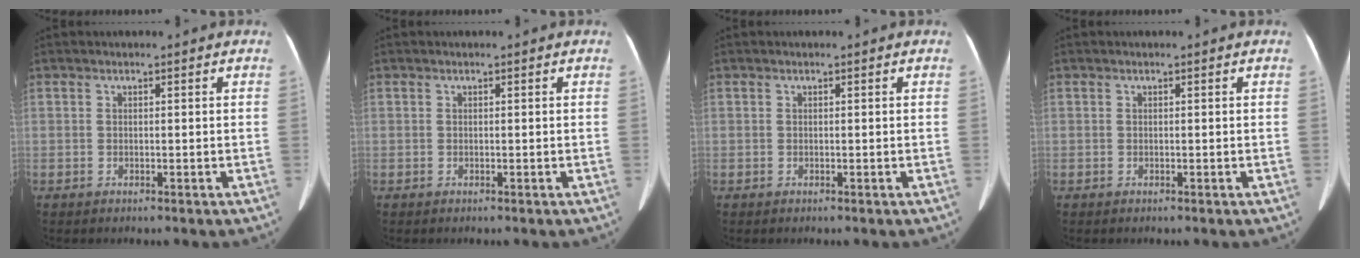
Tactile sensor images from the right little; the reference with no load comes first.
{"total": 0.0}
{"total": 0.0}
{"total": 0.0}